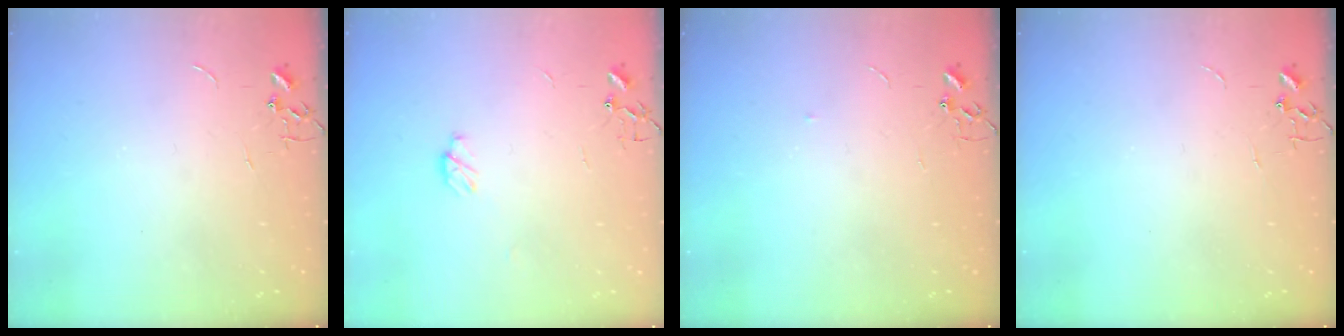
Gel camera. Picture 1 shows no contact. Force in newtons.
{"total": 4.2, "press": 4.2, "slide": 0.3}
{"total": 2.7, "press": 2.7, "slide": 0.4}
{"total": 0.0}